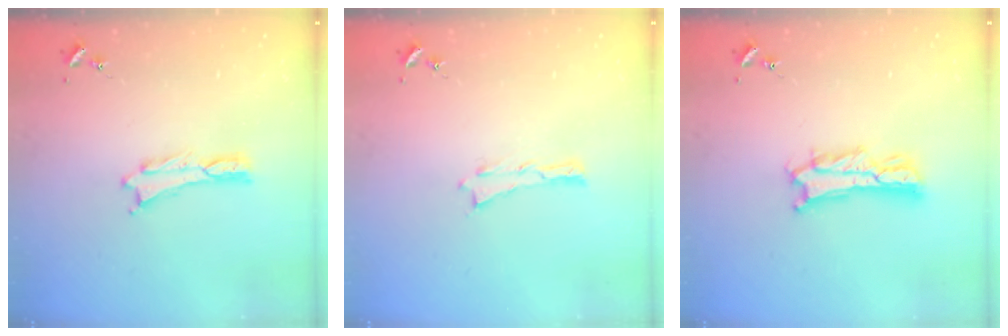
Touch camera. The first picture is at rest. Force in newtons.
{"total": 0.0}
{"total": 4.3, "press": 4.3, "slide": 0.5}